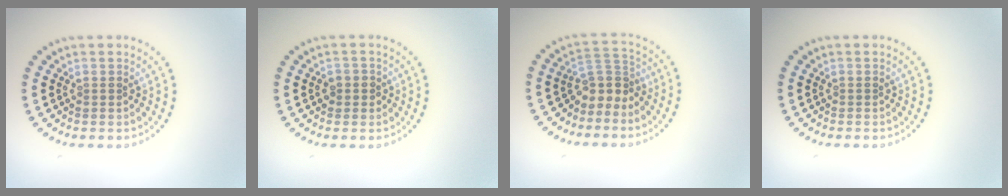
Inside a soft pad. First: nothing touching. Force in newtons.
{"total": 1.4, "press": 1.3, "slide": 0.6}
{"total": 3.0, "press": 2.0, "slide": 2.2}
{"total": 0.0}